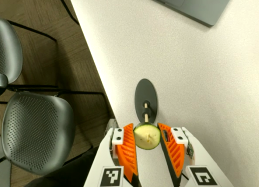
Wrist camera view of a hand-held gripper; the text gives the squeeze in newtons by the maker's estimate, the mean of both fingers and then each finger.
{"total": 10.8, "left": 10.7, "right": 10.8}